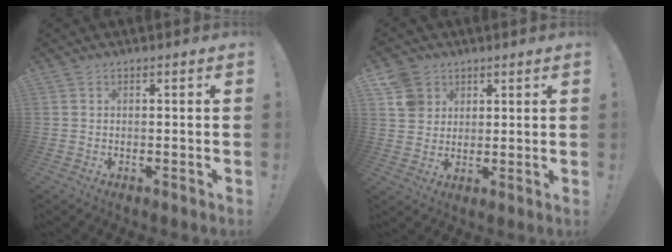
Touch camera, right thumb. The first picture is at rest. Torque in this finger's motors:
{"motor_torque": [0.16, 0.21, 0.43, 0.21, -0.04]}